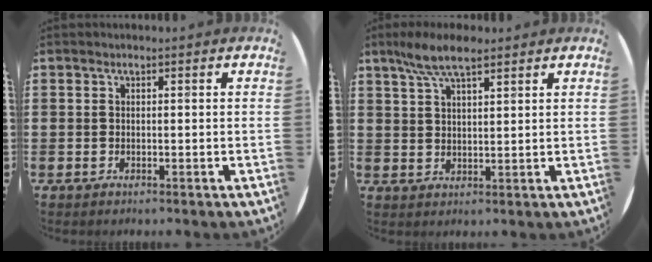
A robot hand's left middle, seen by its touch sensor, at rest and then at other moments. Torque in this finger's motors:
{"motor_torque": [0.92, -0.78, 0.18, 0.04]}